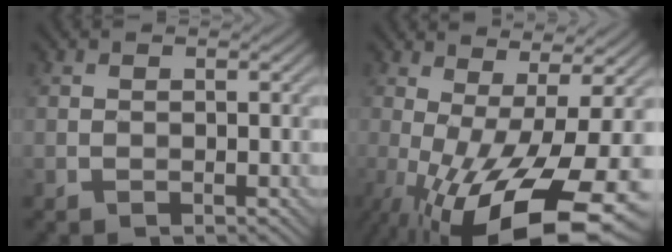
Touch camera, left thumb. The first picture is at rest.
{"total": 17.3, "force": [-5.7, 5.6, 15.4], "torque": [-0.260, -0.010, -0.082]}